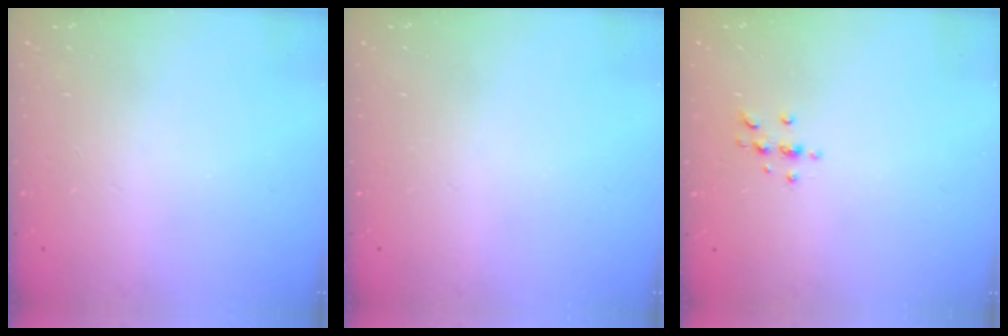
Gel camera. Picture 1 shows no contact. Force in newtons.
{"total": 0.0}
{"total": 3.8, "press": 3.8, "slide": 0.4}